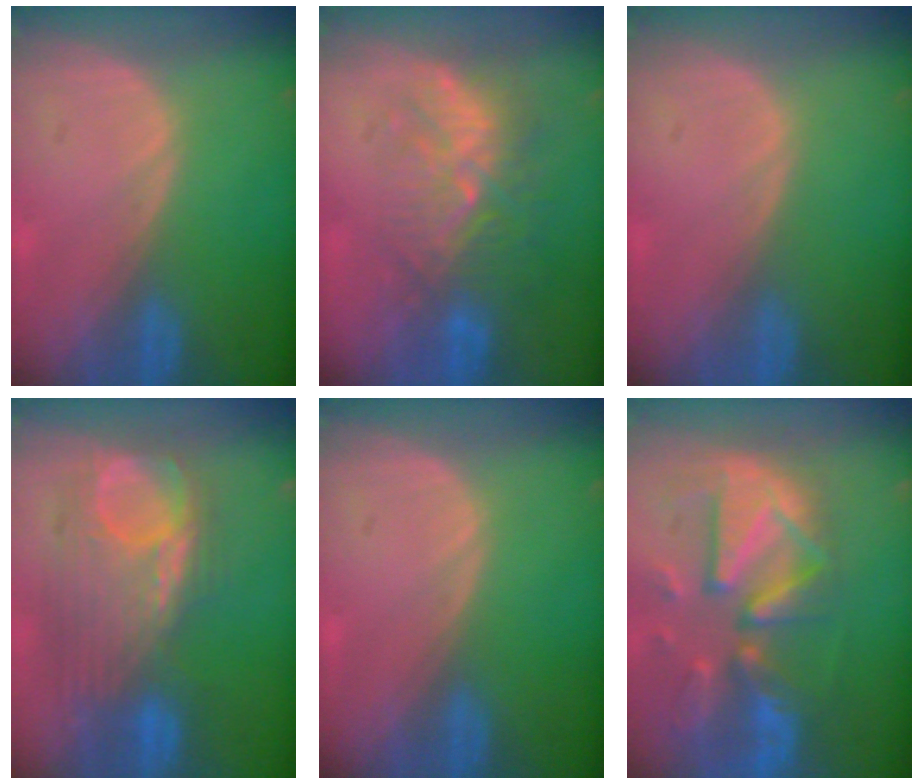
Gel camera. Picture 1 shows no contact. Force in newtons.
{"total": 9.0, "press": 8.4, "slide": 3.3}
{"total": 0.0}
{"total": 9.9, "press": 9.6, "slide": 2.5}
{"total": 0.0}
{"total": 12.5, "press": 10.8, "slide": 6.2}